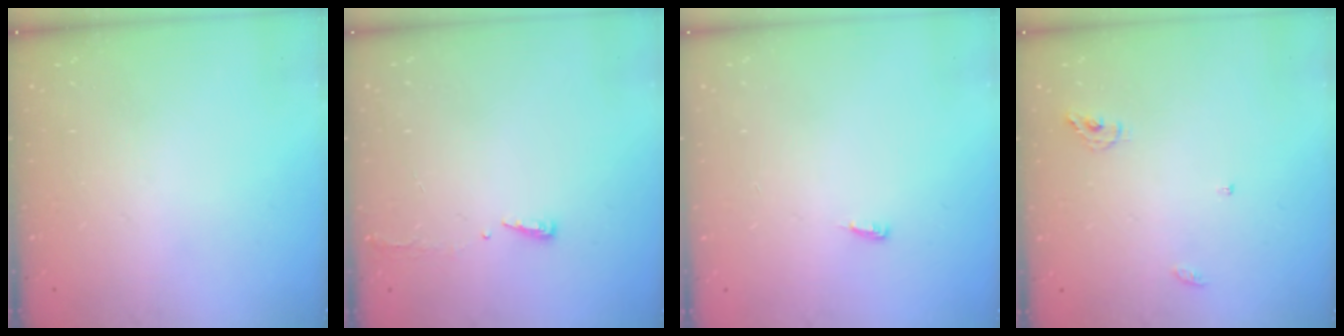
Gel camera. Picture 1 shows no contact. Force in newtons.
{"total": 3.2, "press": 3.2, "slide": 0.6}
{"total": 3.4, "press": 3.3, "slide": 0.7}
{"total": 5.5, "press": 5.5, "slide": 0.4}